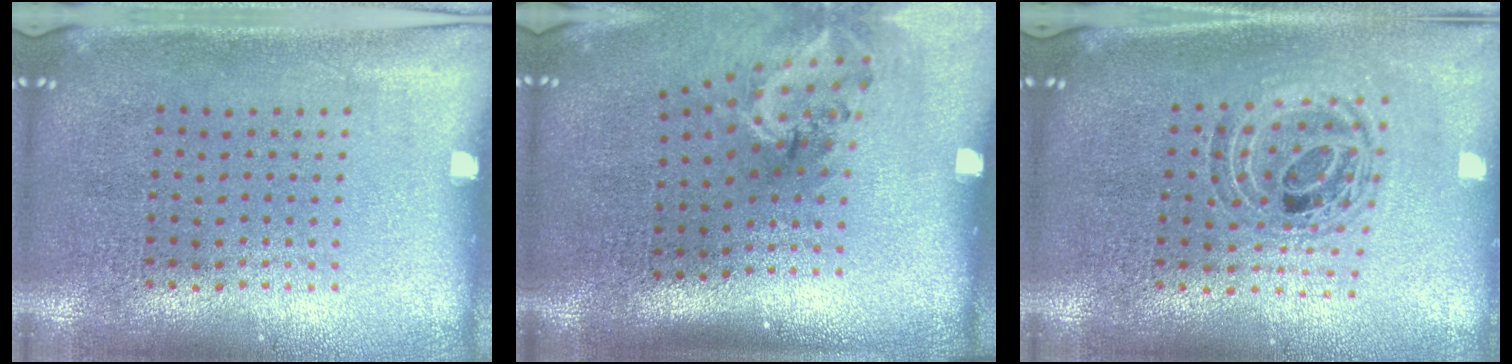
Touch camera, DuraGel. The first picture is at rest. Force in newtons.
{"total": 1.9, "press": 1.3, "slide": 1.5}
{"total": 0.9, "press": 0.9, "slide": 0.2}